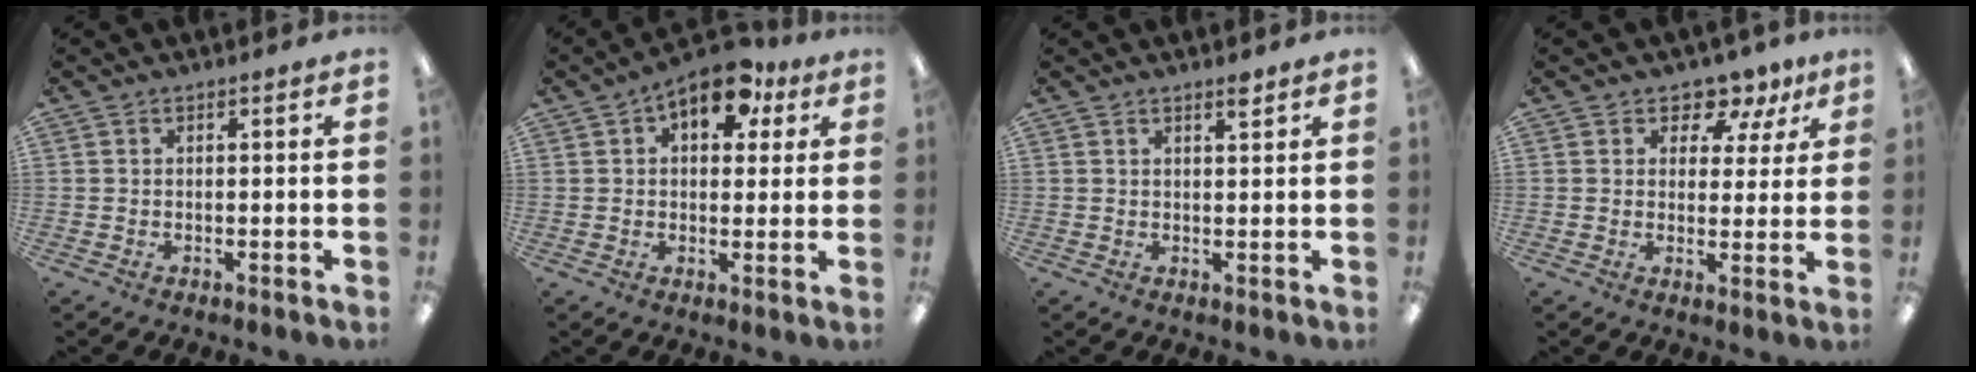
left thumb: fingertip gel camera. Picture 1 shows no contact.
{"total": 10.8, "force": [5.8, 5.7, 7.1], "torque": [-0.092, -0.018, 0.097]}
{"total": 2.0, "force": [1.8, 0.2, 0.9], "torque": [-0.013, -0.005, 0.030]}
{"total": 6.7, "force": [5.0, 3.8, 2.2], "torque": [-0.029, -0.032, 0.087]}